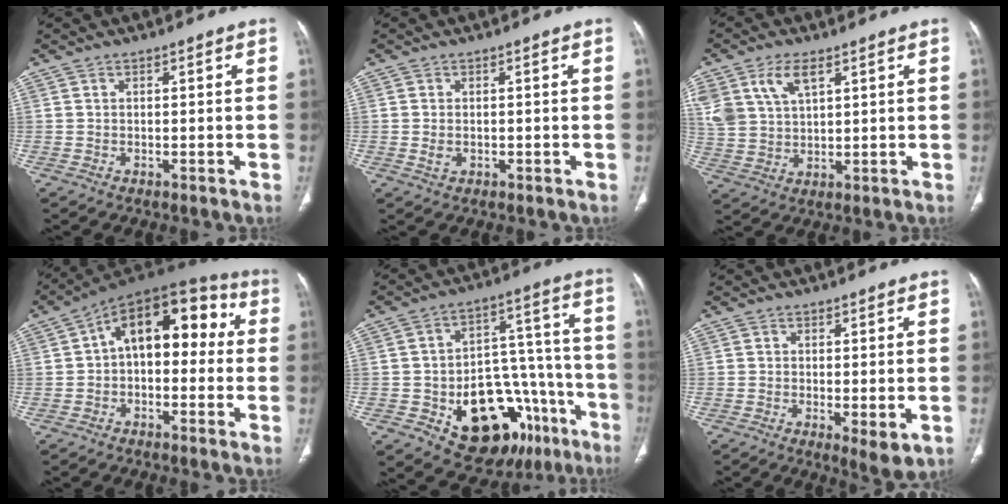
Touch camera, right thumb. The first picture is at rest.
{"total": 1.9, "force": [-0.2, 1.4, 1.3], "torque": [-0.028, 0.002, -0.001]}
{"total": 9.9, "force": [4.9, 5.6, 6.6], "torque": [-0.135, -0.008, 0.105]}
{"total": 15.8, "force": [1.7, 9.4, 12.6], "torque": [-0.138, 0.055, 0.011]}
{"total": 23.7, "force": [-10.5, 14.2, 15.7], "torque": [-0.169, 0.082, -0.137]}
{"total": 4.7, "force": [-1.1, 1.5, 4.3], "torque": [-0.069, -0.016, -0.015]}